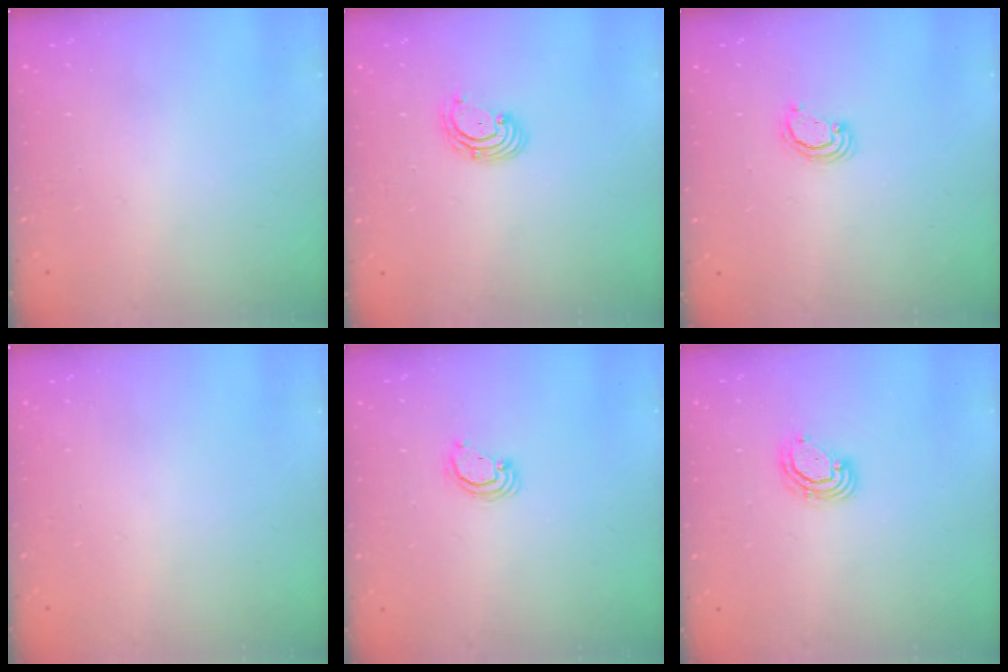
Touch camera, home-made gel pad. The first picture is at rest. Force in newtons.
{"total": 2.9, "press": 2.9, "slide": 0.3}
{"total": 2.3, "press": 2.3, "slide": 0.3}
{"total": 0.0}
{"total": 2.7, "press": 2.7, "slide": 0.2}
{"total": 4.9, "press": 4.8, "slide": 0.6}